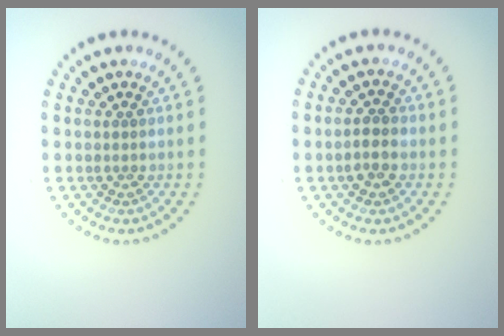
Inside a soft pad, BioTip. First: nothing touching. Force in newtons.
{"total": 1.5, "press": 1.4, "slide": 0.2}